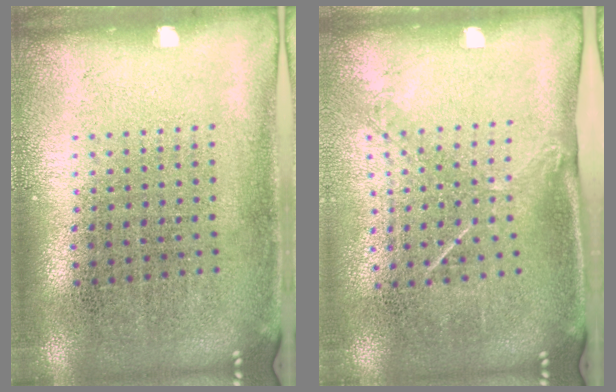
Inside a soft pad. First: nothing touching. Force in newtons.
{"total": 1.4, "press": 1.0, "slide": 1.1}